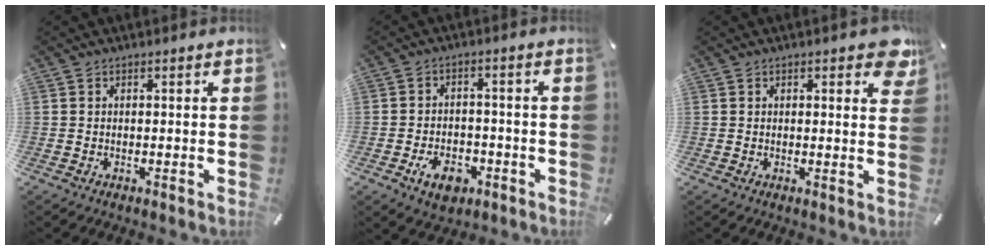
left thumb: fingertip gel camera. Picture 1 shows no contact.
{"total": 7.2, "force": [-3.4, 4.8, 4.1], "torque": [-0.080, 0.012, -0.064]}
{"total": 4.3, "force": [2.3, 1.7, 3.2], "torque": [-0.037, -0.009, 0.033]}